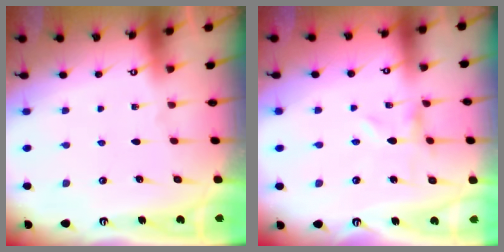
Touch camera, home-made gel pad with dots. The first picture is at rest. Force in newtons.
{"total": 0.6, "press": 0.5, "slide": 0.1}